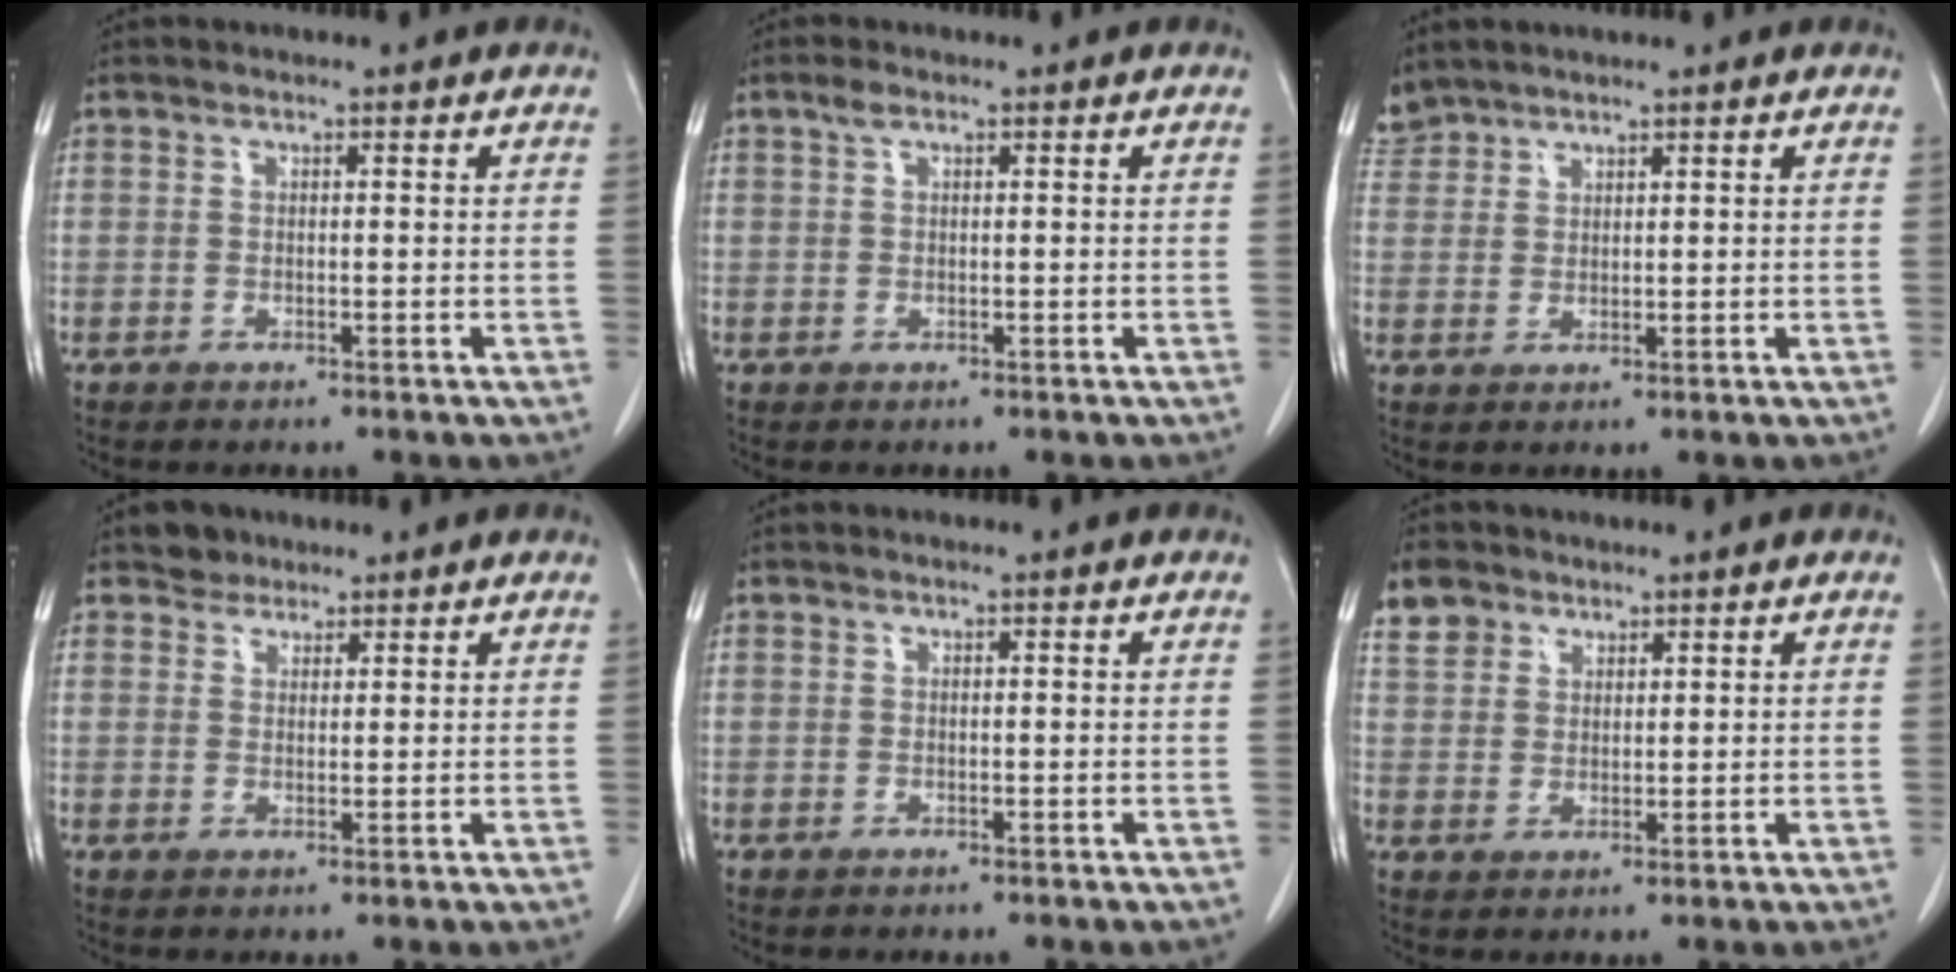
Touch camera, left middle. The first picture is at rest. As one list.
[{"total": 1.3, "force": [0.8, 0.5, 0.8], "torque": [-0.018, 0.012, 0.015]}, {"total": 3.4, "force": [3.2, 1.1, -0.2], "torque": [0.000, 0.011, 0.068]}, {"total": 2.4, "force": [1.9, 1.5, 0.0], "torque": [-0.001, 0.007, 0.030]}, {"total": 0.0}, {"total": 4.9, "force": [3.4, 3.4, 1.0], "torque": [-0.024, 0.012, 0.069]}]